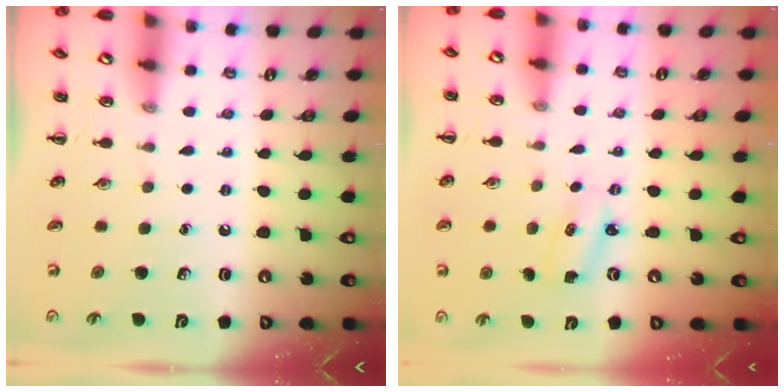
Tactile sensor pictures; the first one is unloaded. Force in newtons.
{"total": 2.5, "press": 2.5, "slide": 0.4}